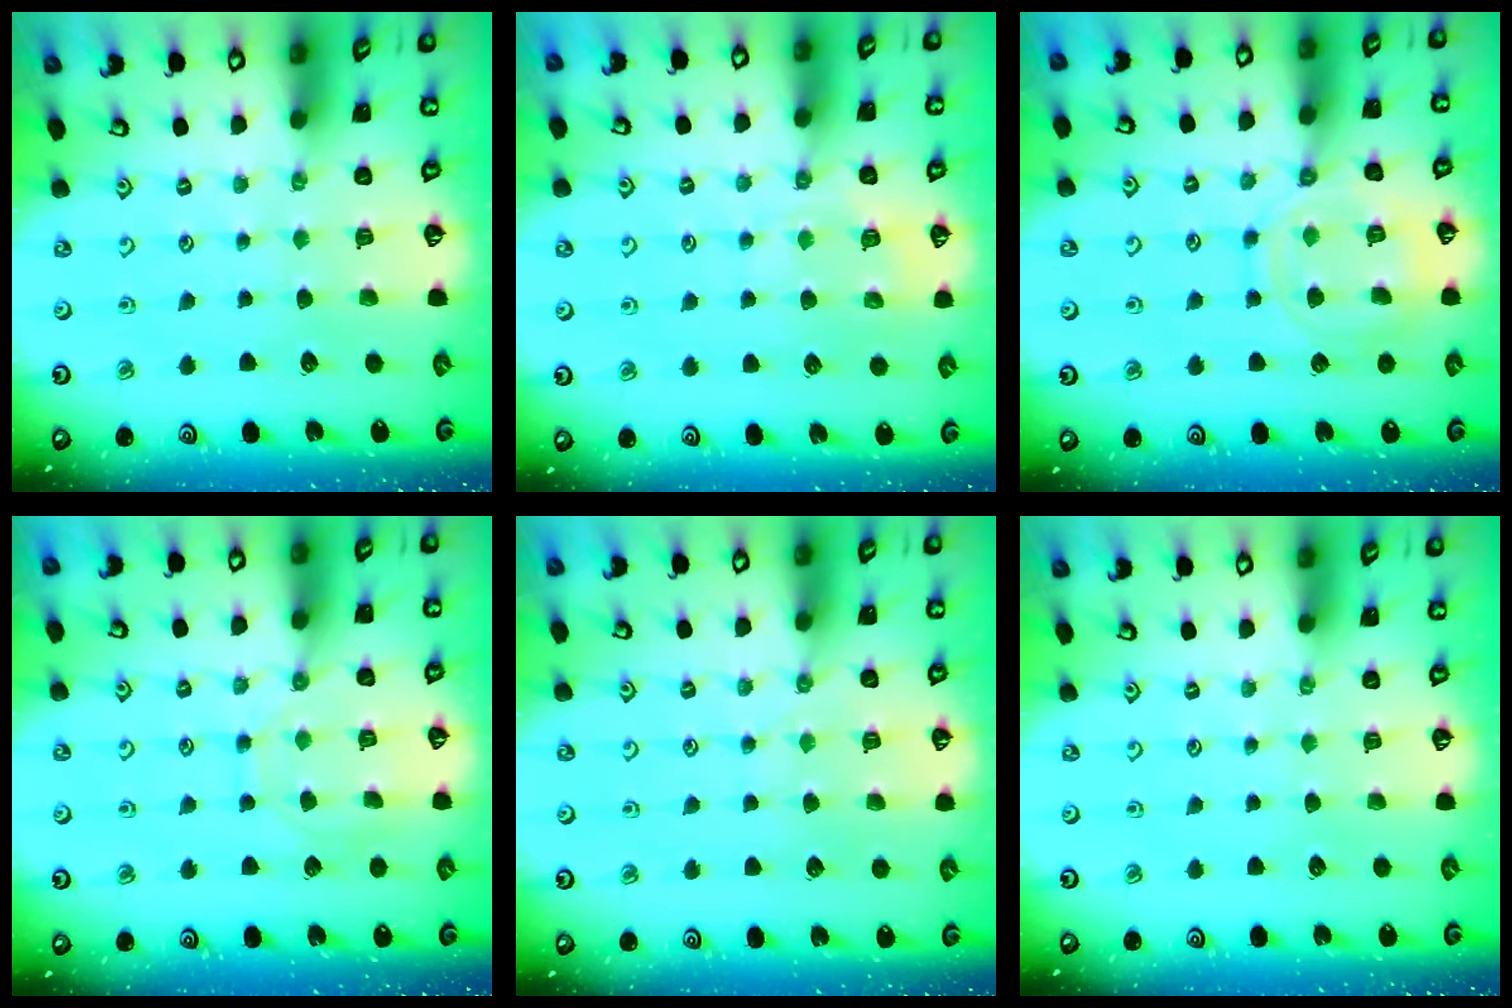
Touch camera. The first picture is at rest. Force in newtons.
{"total": 8.6, "press": 8.6, "slide": 0.2}
{"total": 11.8, "press": 11.8, "slide": 1.1}
{"total": 9.4, "press": 9.4, "slide": 0.7}
{"total": 6.2, "press": 6.2, "slide": 0.5}
{"total": 0.0}